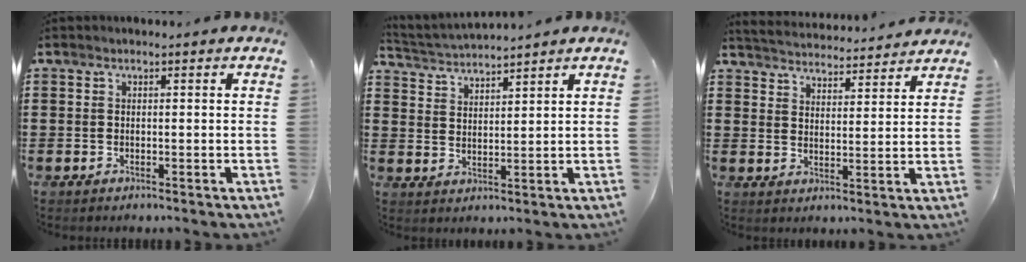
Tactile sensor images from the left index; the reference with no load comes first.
{"total": 2.8, "force": [2.8, -0.2, 0.0], "torque": [-0.012, -0.015, 0.049]}
{"total": 3.8, "force": [3.8, -0.2, -0.2], "torque": [-0.016, -0.029, 0.064]}